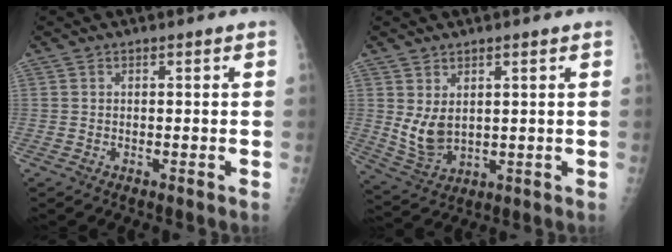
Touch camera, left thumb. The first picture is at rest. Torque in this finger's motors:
{"motor_torque": [0.06, 0.36, 0.72, -0.19, 0.05]}